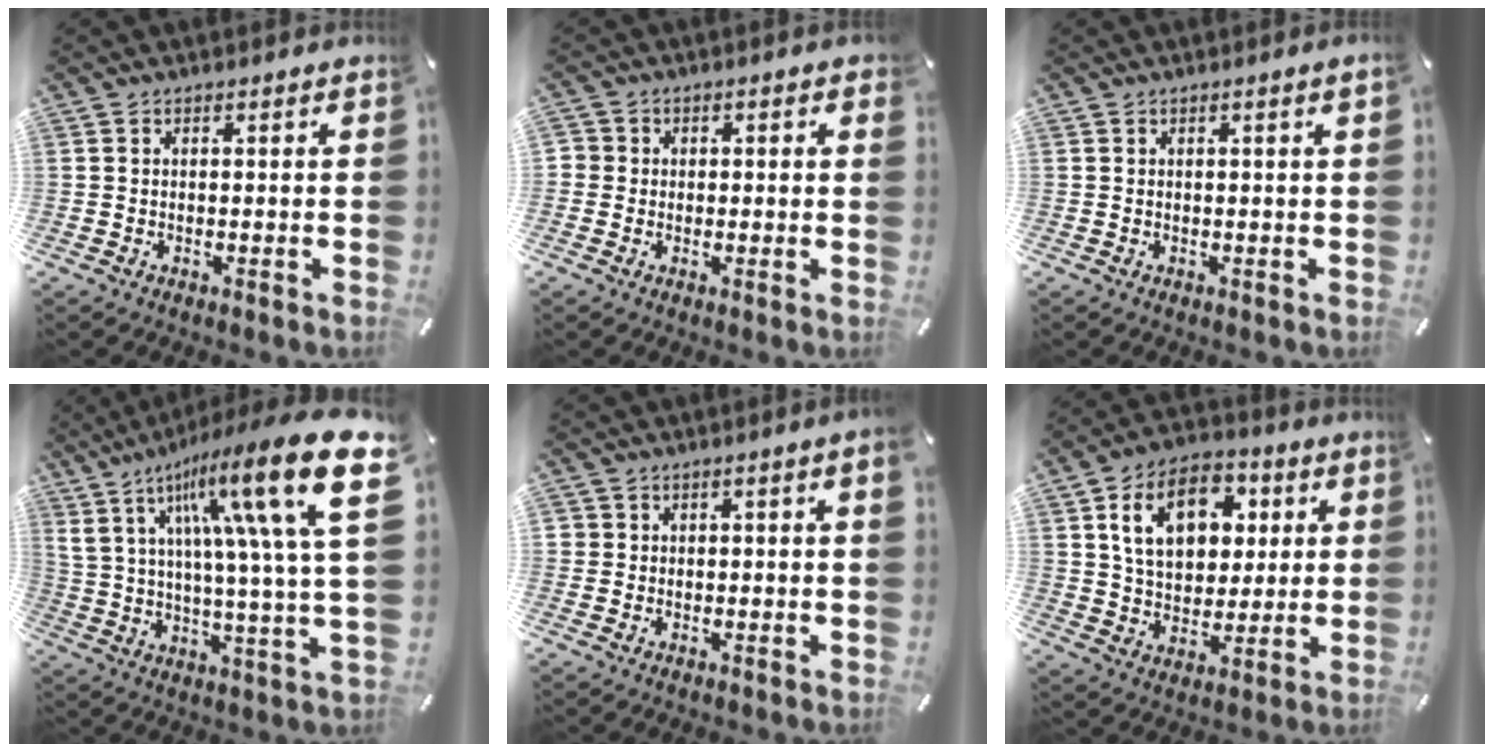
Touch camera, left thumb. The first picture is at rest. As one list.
[{"total": 1.8, "force": [-0.1, 1.7, 0.5], "torque": [-0.011, 0.005, -0.005]}, {"total": 1.1, "force": [0.4, 0.0, 1.0], "torque": [-0.017, 0.001, 0.006]}, {"total": 27.1, "force": [11.2, 6.3, 23.9], "torque": [-0.398, -0.064, 0.170]}, {"total": 1.4, "force": [0.6, 0.8, 1.0], "torque": [-0.021, 0.002, 0.009]}, {"total": 14.6, "force": [5.0, 10.6, 8.6], "torque": [-0.142, 0.004, 0.094]}]